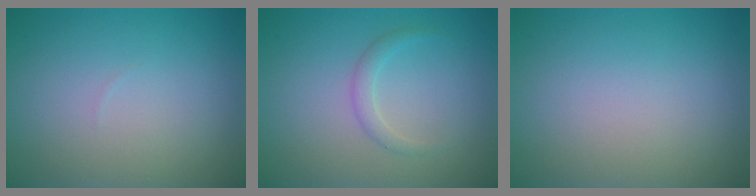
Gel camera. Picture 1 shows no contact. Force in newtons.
{"total": 1.2, "press": 1.2, "slide": 0.0}
{"total": 0.0}